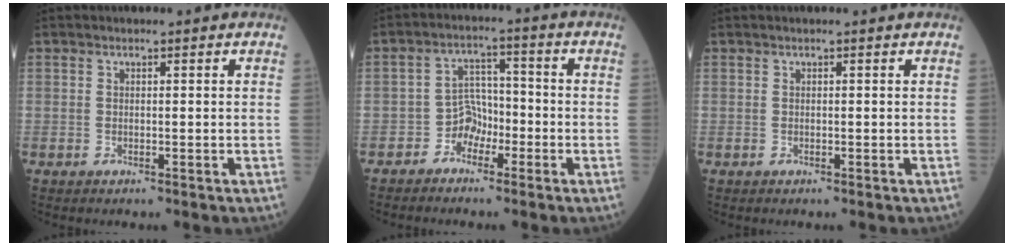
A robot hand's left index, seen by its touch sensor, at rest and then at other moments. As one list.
[{"total": 4.0, "force": [-2.6, 2.8, 1.2], "torque": [-0.015, 0.008, -0.053]}, {"total": 0.6, "force": [0.5, 0.1, 0.3], "torque": [-0.005, 0.008, 0.007]}]